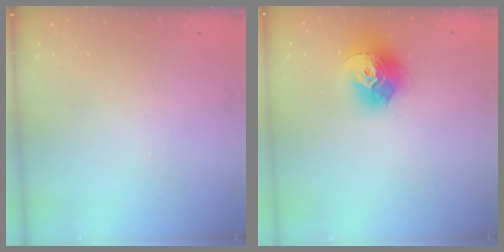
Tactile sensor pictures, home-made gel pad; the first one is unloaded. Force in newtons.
{"total": 14.4, "press": 14.3, "slide": 1.3}